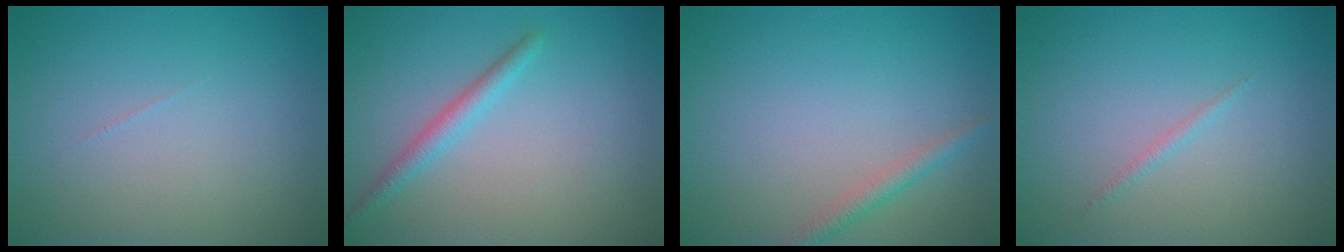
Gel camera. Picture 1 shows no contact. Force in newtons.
{"total": 1.8, "press": 1.8, "slide": 0.0}
{"total": 1.5, "press": 1.5, "slide": 0.0}
{"total": 0.6, "press": 0.6, "slide": 0.0}